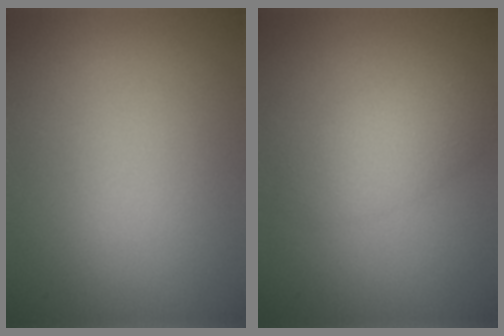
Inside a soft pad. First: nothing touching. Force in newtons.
{"total": 3.0, "press": 3.0, "slide": 0.2}